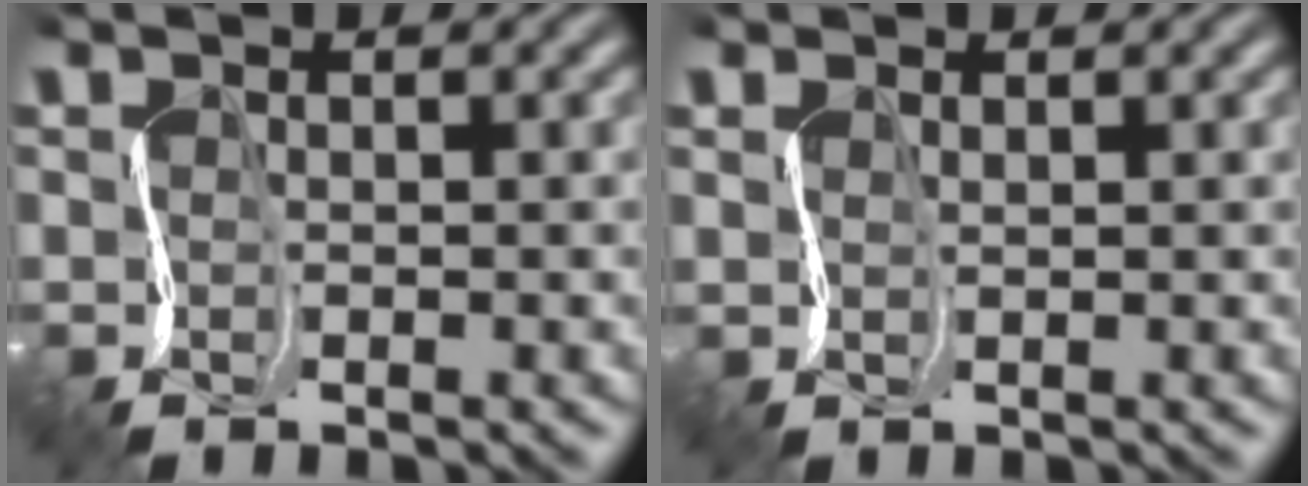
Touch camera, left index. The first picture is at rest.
{"total": 1.1, "force": [1.0, -0.2, -0.4], "torque": [0.004, 0.005, 0.017]}